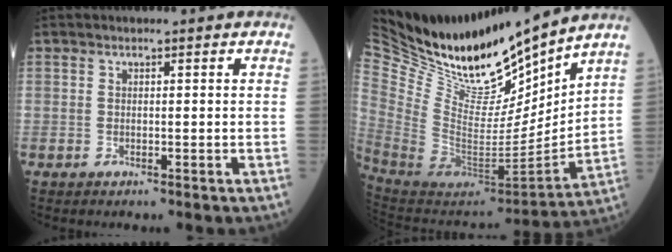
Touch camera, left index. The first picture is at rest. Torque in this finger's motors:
{"motor_torque": [0.96, -1.17, -0.01, -0.01]}